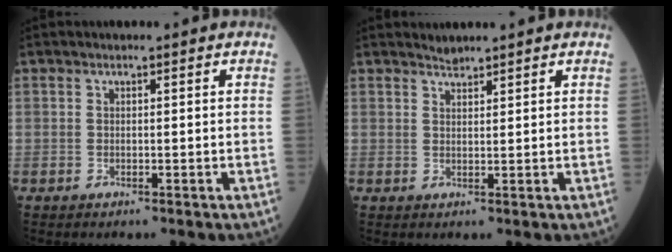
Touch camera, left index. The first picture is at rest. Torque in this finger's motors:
{"motor_torque": [0.00, -0.19, -0.01, 0.01]}